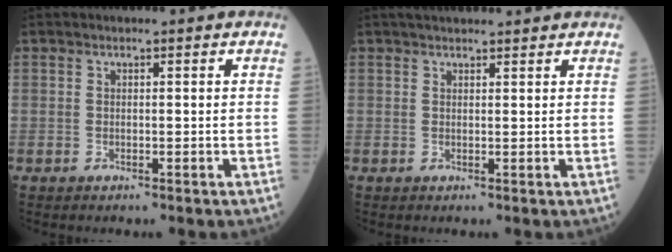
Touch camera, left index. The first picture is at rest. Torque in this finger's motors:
{"motor_torque": [-0.29, -0.62, 0.15, 0.04]}